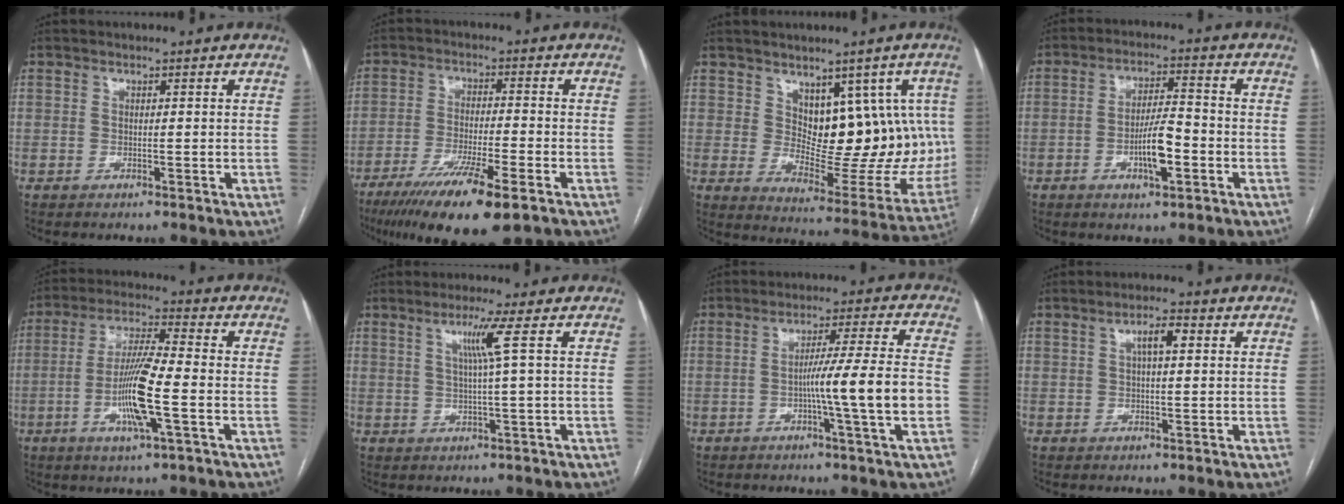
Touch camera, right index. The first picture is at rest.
{"total": 13.3, "force": [-8.3, 1.1, 10.3], "torque": [-0.181, -0.035, -0.137]}
{"total": 13.8, "force": [3.6, 7.6, 10.9], "torque": [-0.112, 0.006, 0.070]}
{"total": 7.4, "force": [-2.4, 1.6, 6.8], "torque": [-0.125, 0.005, -0.041]}
{"total": 11.1, "force": [-3.0, 0.6, 10.7], "torque": [-0.210, -0.007, -0.060]}
{"total": 4.3, "force": [1.4, -1.5, 3.8], "torque": [-0.078, -0.001, 0.029]}
{"total": 10.4, "force": [-2.3, -1.4, 10.1], "torque": [-0.164, 0.003, -0.038]}
{"total": 3.4, "force": [0.9, 0.7, 3.2], "torque": [-0.057, 0.011, 0.015]}